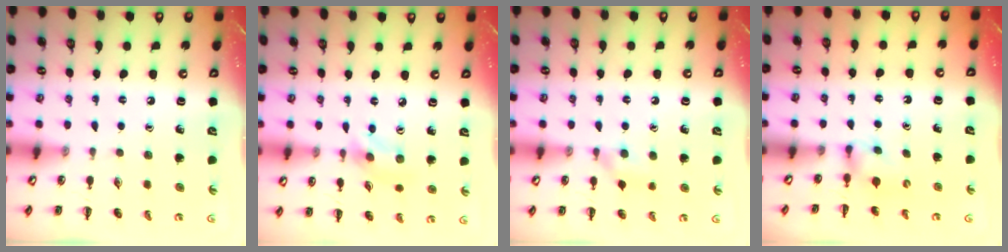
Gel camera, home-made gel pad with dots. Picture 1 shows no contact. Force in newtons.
{"total": 2.8, "press": 2.7, "slide": 0.6}
{"total": 6.6, "press": 6.3, "slide": 1.9}
{"total": 2.8, "press": 2.5, "slide": 1.3}